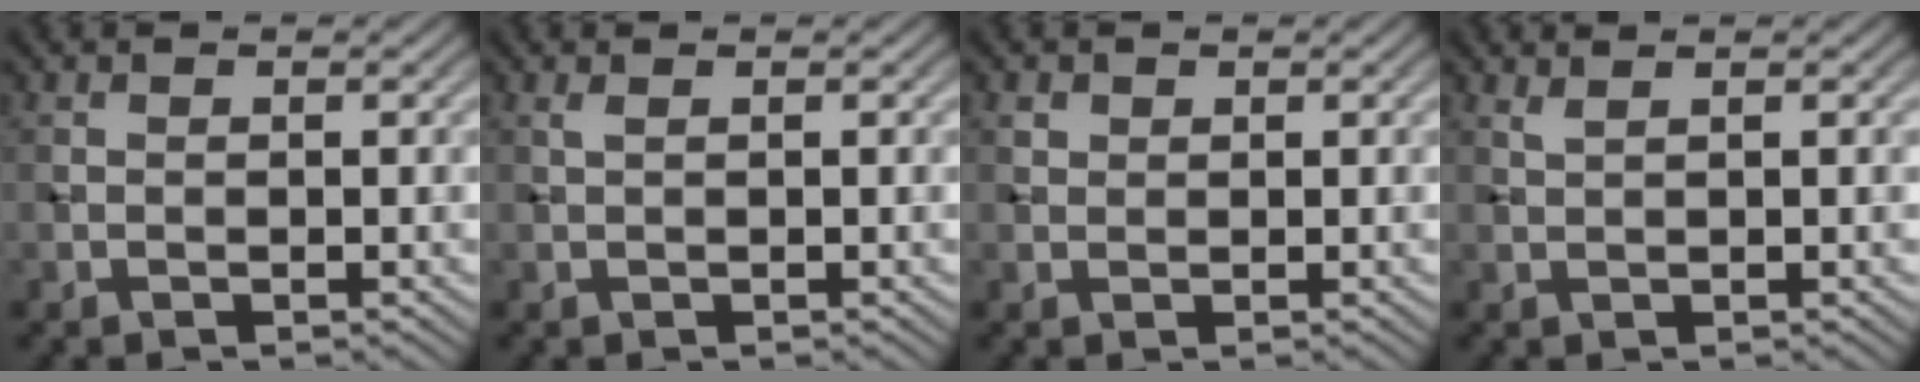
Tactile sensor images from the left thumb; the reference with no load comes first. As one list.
[{"total": 0.6, "force": [0.3, 0.1, 0.5], "torque": [-0.014, 0.005, 0.006]}, {"total": 1.0, "force": [0.6, 0.8, 0.3], "torque": [-0.005, 0.000, 0.011]}, {"total": 1.2, "force": [0.9, 0.2, 0.7], "torque": [-0.019, 0.004, 0.013]}]